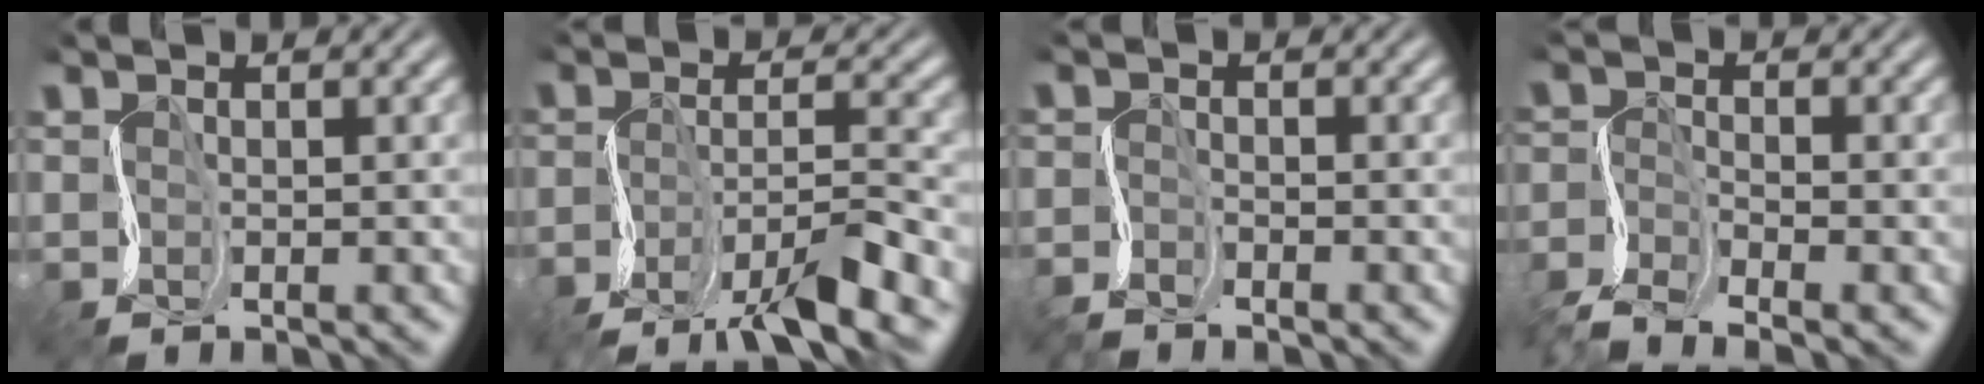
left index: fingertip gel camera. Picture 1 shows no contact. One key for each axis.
{"total": 6.4, "fx": -4.5, "fy": 1.1, "fz": 4.4, "tx": -0.072, "ty": 0.005, "tz": -0.089}
{"total": 2.4, "fx": -2.3, "fy": 0.2, "fz": 0.3, "tx": -0.011, "ty": -0.002, "tz": -0.056}
{"total": 4.9, "fx": -4.2, "fy": 1.1, "fz": 2.3, "tx": -0.051, "ty": -0.007, "tz": -0.092}